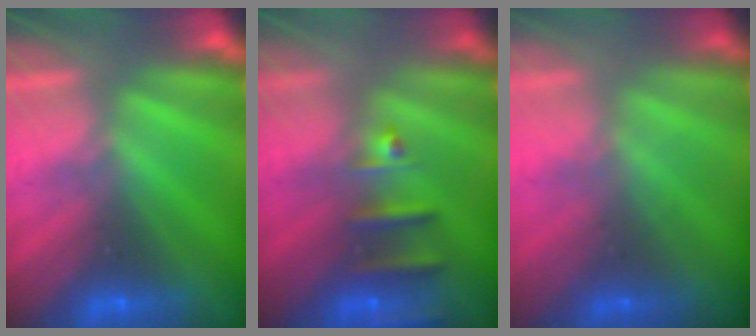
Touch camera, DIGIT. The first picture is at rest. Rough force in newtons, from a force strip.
{"total": 2.4}
{"total": 1.3}